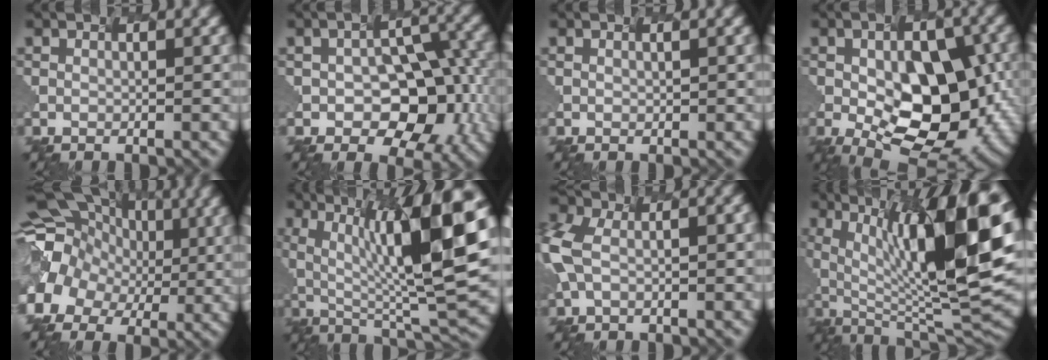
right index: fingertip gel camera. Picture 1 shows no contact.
{"total": 8.0, "force": [-2.1, 5.1, 5.8], "torque": [-0.079, -0.007, -0.019]}
{"total": 0.0}
{"total": 11.1, "force": [-2.3, 5.9, 9.1], "torque": [-0.139, -0.008, -0.022]}
{"total": 12.0, "force": [-0.5, 10.8, 5.3], "torque": [-0.133, 0.021, -0.024]}
{"total": 12.3, "force": [2.3, 2.8, 11.8], "torque": [-0.204, 0.006, 0.049]}
{"total": 7.2, "force": [-1.3, 4.0, 5.8], "torque": [-0.151, 0.008, -0.009]}
{"total": 15.2, "force": [3.0, 4.5, 14.2], "torque": [-0.225, 0.002, 0.059]}